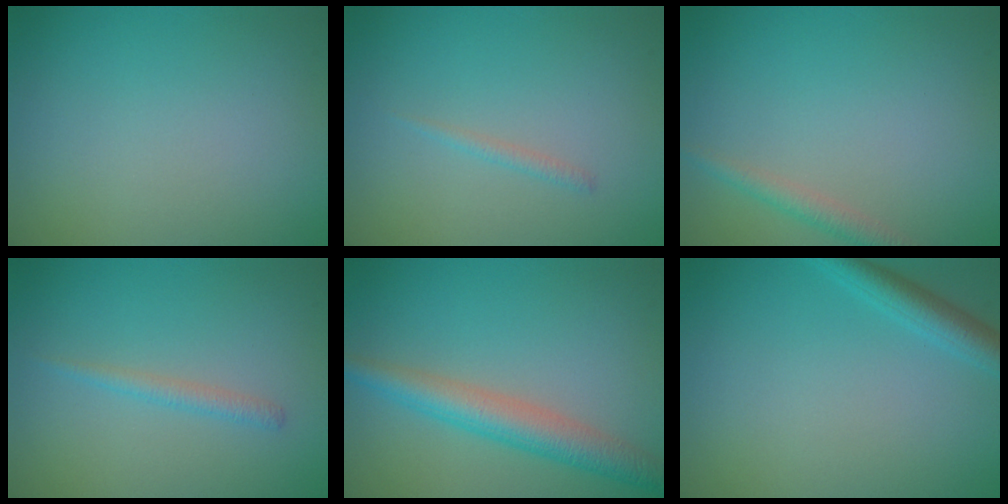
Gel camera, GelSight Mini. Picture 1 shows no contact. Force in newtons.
{"total": 0.7, "press": 0.7, "slide": 0.0}
{"total": 1.6, "press": 1.6, "slide": 0.0}
{"total": 1.2, "press": 1.2, "slide": 0.0}
{"total": 4.2, "press": 4.2, "slide": 0.0}
{"total": 2.7, "press": 2.7, "slide": 0.2}